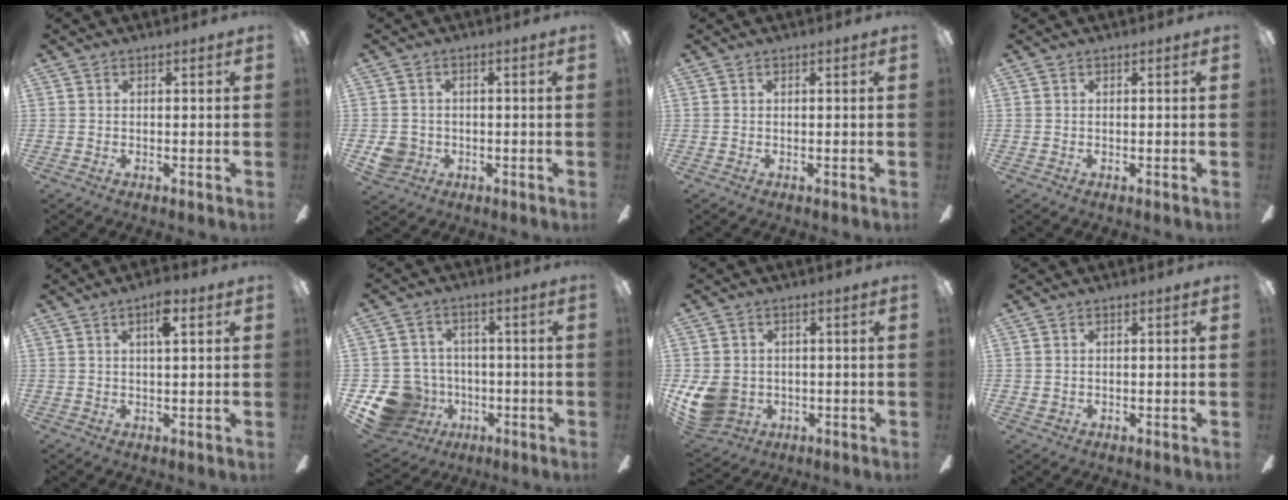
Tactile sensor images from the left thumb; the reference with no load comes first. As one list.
[{"total": 4.5, "force": [-0.9, 4.2, 1.3], "torque": [-0.015, 0.005, -0.017]}, {"total": 0.0}, {"total": 0.0}, {"total": 4.6, "force": [2.5, 1.1, 3.7], "torque": [-0.065, -0.001, 0.037]}, {"total": 12.4, "force": [-4.8, 10.6, 4.2], "torque": [-0.119, 0.028, -0.079]}, {"total": 9.1, "force": [-1.1, 8.1, 4.0], "torque": [-0.097, 0.006, -0.015]}, {"total": 0.8, "force": [0.3, 0.7, 0.1], "torque": [-0.002, 0.004, 0.005]}]